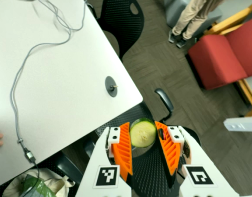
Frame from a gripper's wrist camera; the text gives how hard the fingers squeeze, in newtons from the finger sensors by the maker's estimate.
{"total": 9.2, "left": 9.9, "right": 8.6}